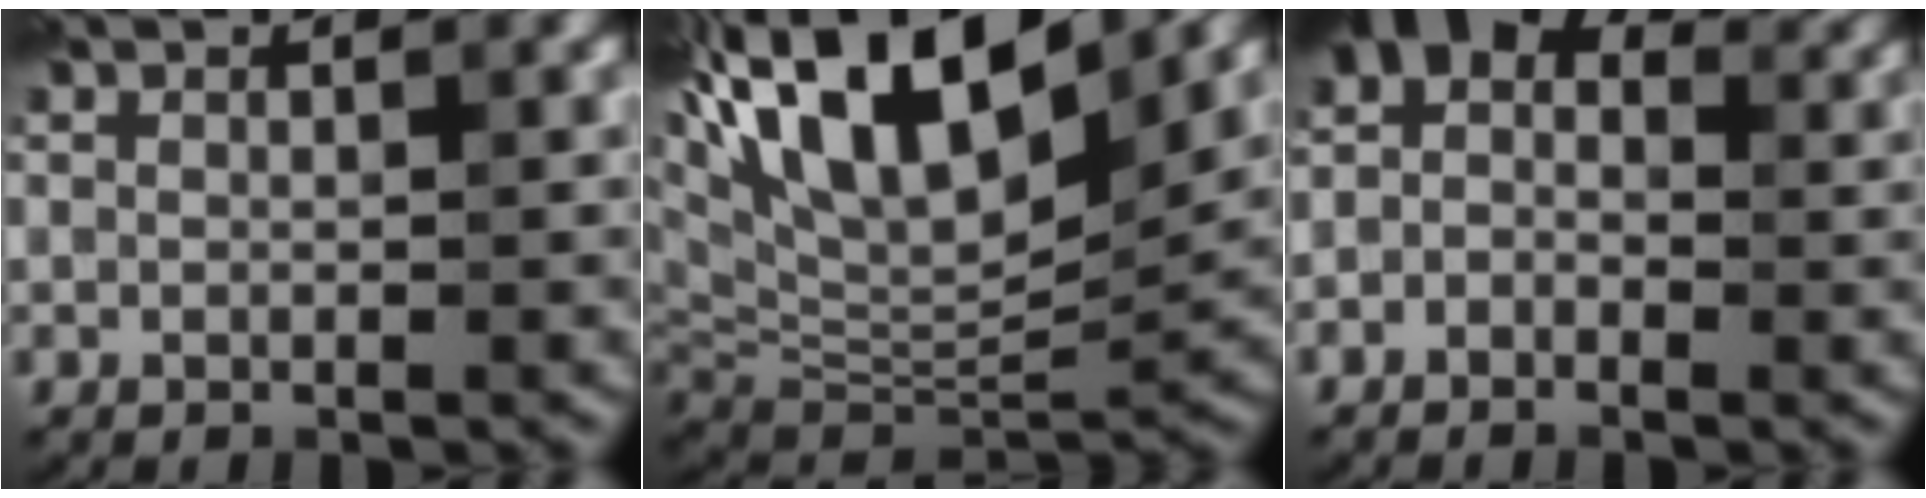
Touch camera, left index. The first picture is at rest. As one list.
[{"total": 17.7, "force": [8.4, 7.5, 13.7], "torque": [-0.258, 0.055, 0.135]}, {"total": 5.2, "force": [0.8, 3.8, 3.4], "torque": [-0.035, 0.016, -0.010]}]